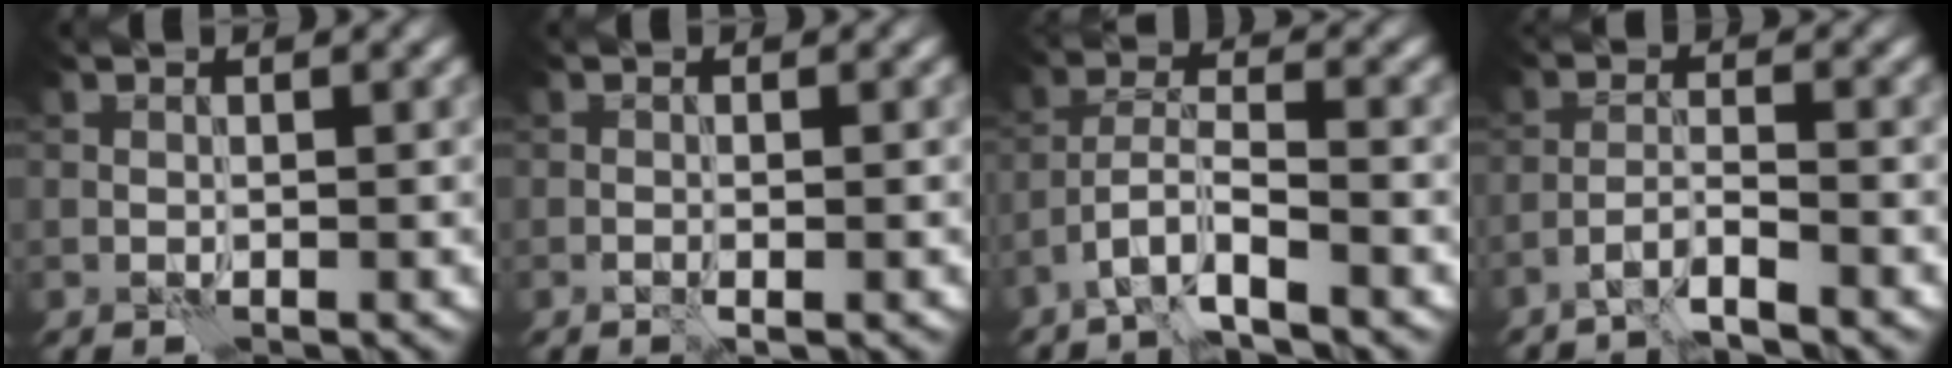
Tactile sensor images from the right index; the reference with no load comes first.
{"total": 1.1, "force": [-0.5, 0.0, 0.9], "torque": [-0.015, 0.001, -0.010]}
{"total": 4.5, "force": [-3.1, 1.0, 3.1], "torque": [-0.058, 0.004, -0.067]}
{"total": 2.9, "force": [-2.4, 0.2, 1.7], "torque": [-0.030, 0.007, -0.053]}